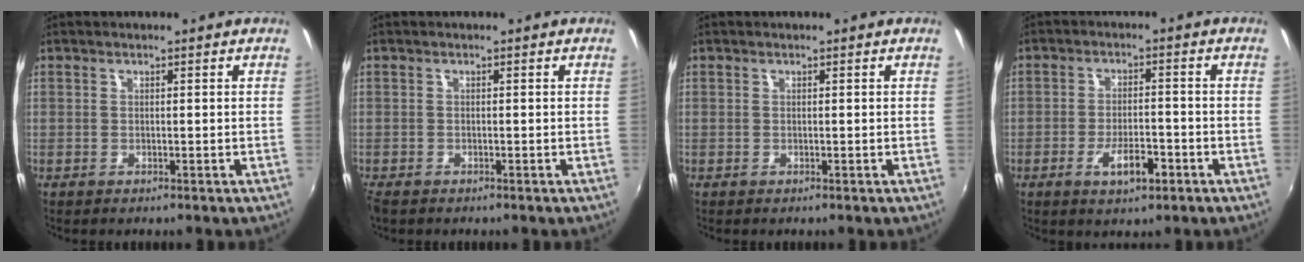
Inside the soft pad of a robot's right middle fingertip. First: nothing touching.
{"total": 1.9, "force": [-1.5, 0.8, 0.8], "torque": [-0.019, -0.012, -0.028]}
{"total": 0.0}
{"total": 5.9, "force": [-2.9, 2.1, 4.6], "torque": [-0.094, -0.007, -0.046]}